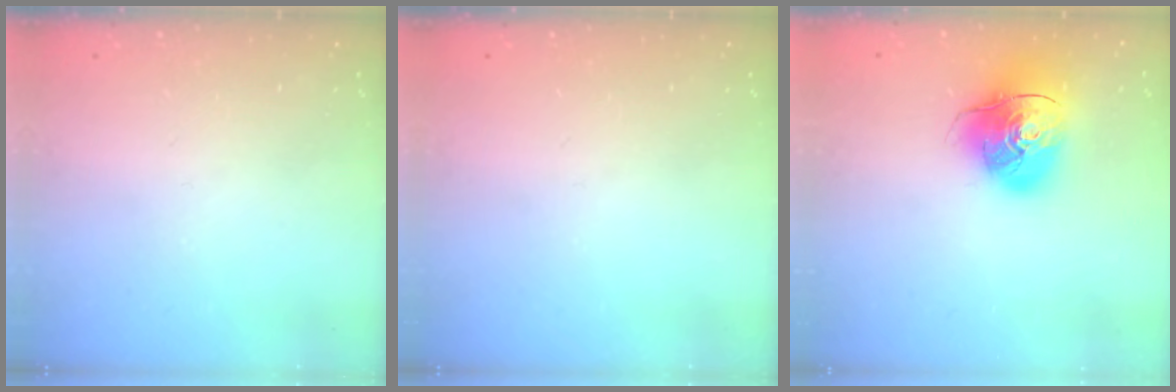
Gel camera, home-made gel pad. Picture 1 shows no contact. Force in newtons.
{"total": 0.0}
{"total": 15.6, "press": 15.4, "slide": 2.2}